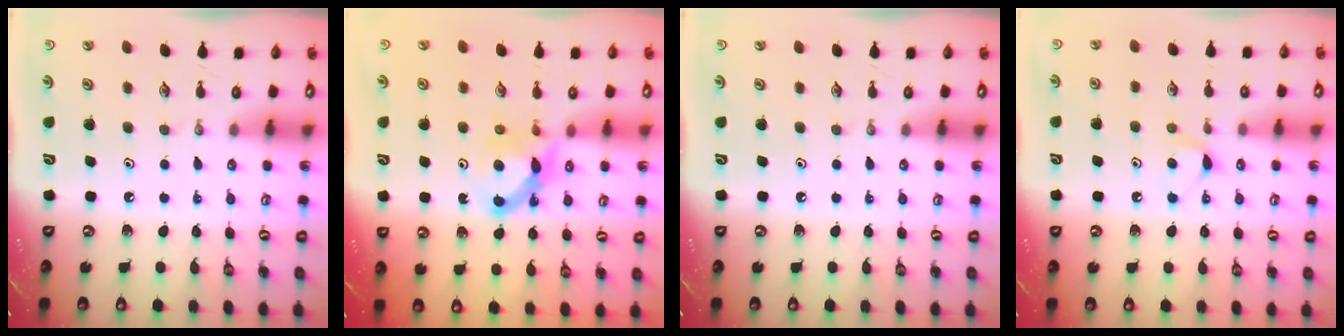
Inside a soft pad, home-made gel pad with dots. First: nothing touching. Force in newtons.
{"total": 7.4, "press": 7.4, "slide": 0.5}
{"total": 0.0}
{"total": 6.5, "press": 6.5, "slide": 0.8}